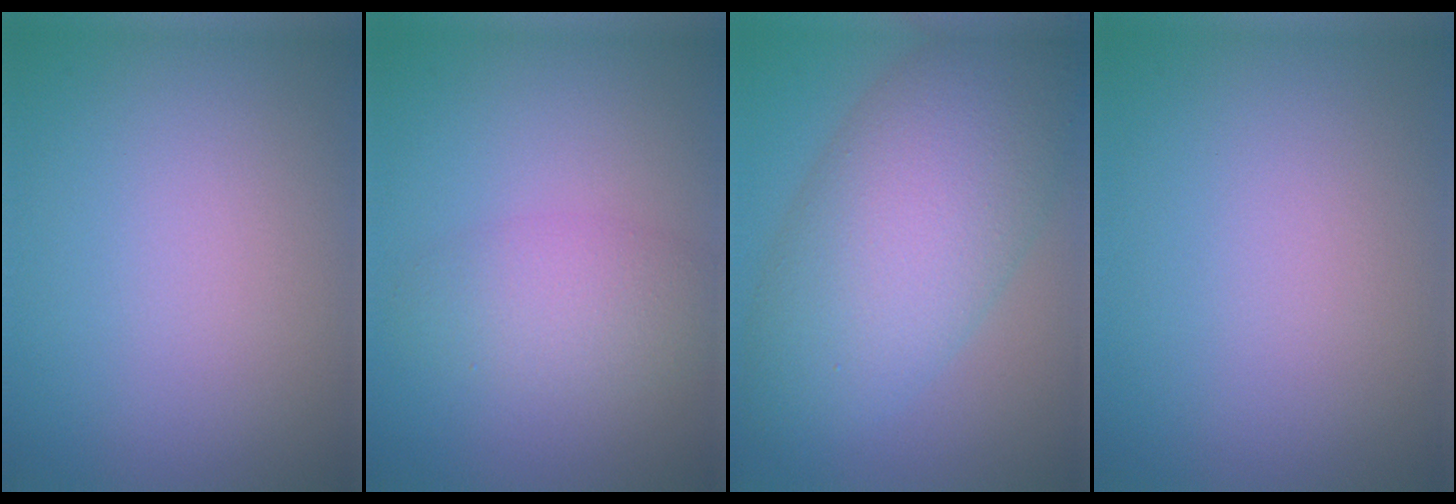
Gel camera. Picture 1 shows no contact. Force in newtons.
{"total": 3.3, "press": 3.3, "slide": 0.2}
{"total": 10.0, "press": 10.0, "slide": 0.3}
{"total": 0.0}